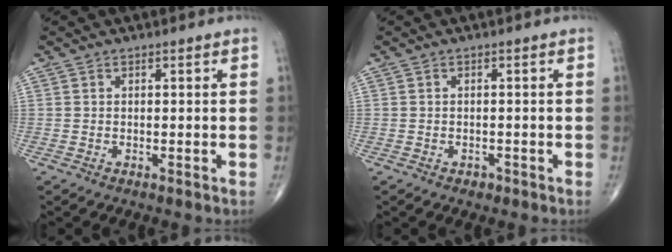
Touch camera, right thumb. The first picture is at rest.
{"total": 1.1, "force": [-0.7, 0.8, 0.3], "torque": [-0.003, 0.002, -0.010]}